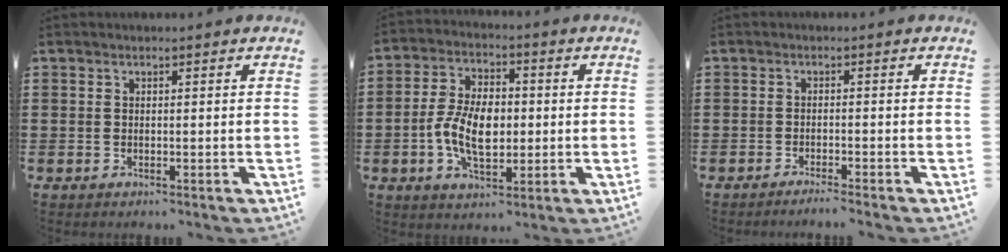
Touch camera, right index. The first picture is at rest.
{"total": 8.4, "force": [-1.0, 4.9, 6.7], "torque": [-0.149, 0.007, -0.023]}
{"total": 1.7, "force": [-1.6, -0.5, 0.3], "torque": [-0.005, -0.001, -0.032]}